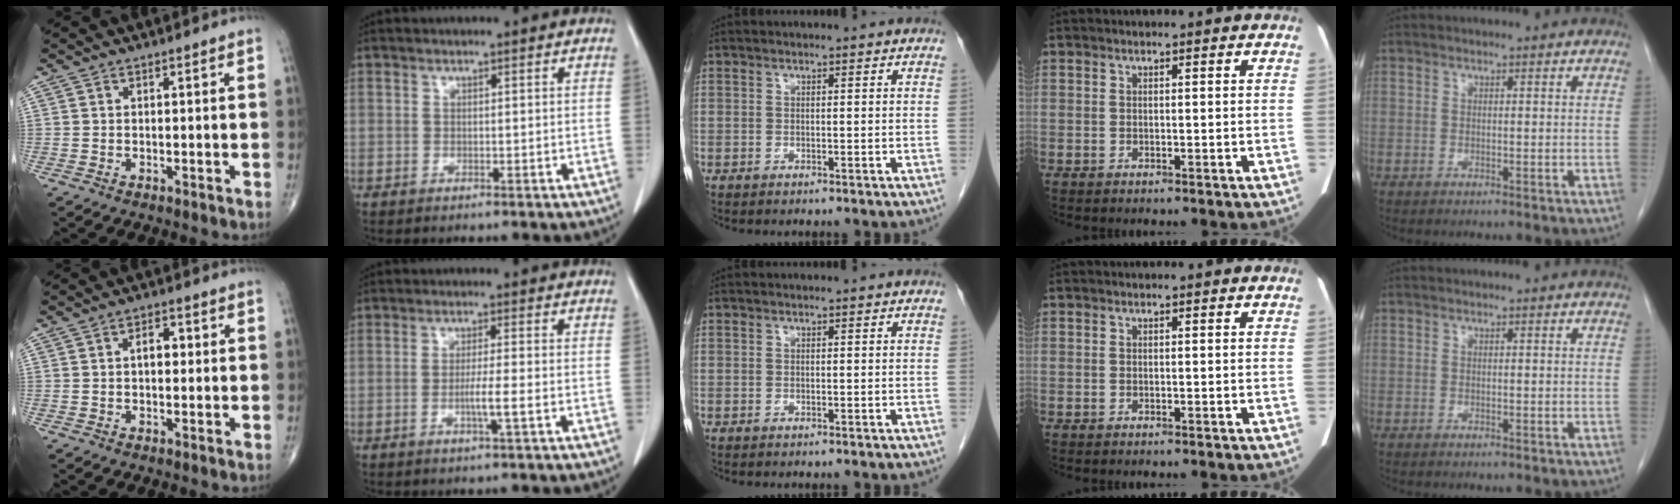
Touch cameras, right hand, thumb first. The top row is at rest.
{"thumb": {"total": 3.5, "force": [0.4, 2.1, 2.8], "torque": [-0.036, 0.011, 0.003]}, "index": {"total": 4.0, "force": [-1.2, -0.1, 3.8], "torque": [-0.070, -0.004, -0.021]}}